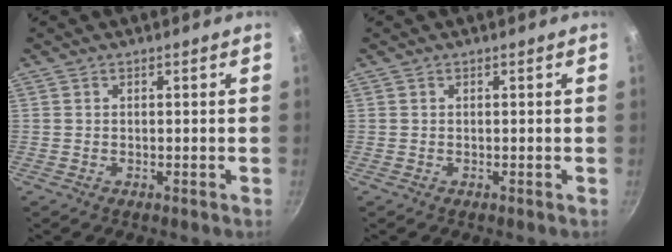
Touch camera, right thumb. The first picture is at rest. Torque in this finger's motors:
{"motor_torque": [0.03, 0.00, 0.14, -0.10, 0.02]}